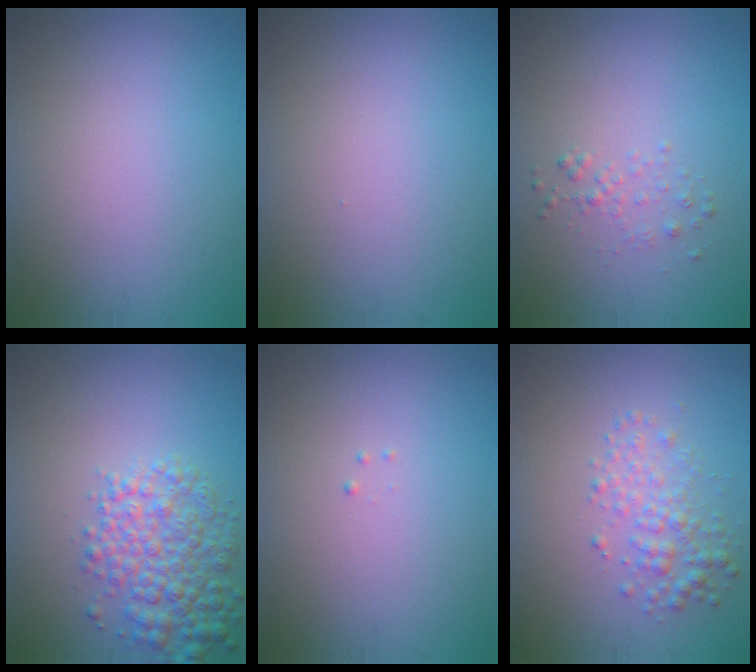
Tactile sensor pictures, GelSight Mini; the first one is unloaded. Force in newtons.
{"total": 0.0}
{"total": 1.0, "press": 1.0, "slide": 0.1}
{"total": 5.0, "press": 5.0, "slide": 0.1}
{"total": 0.0}
{"total": 2.6, "press": 2.6, "slide": 0.0}